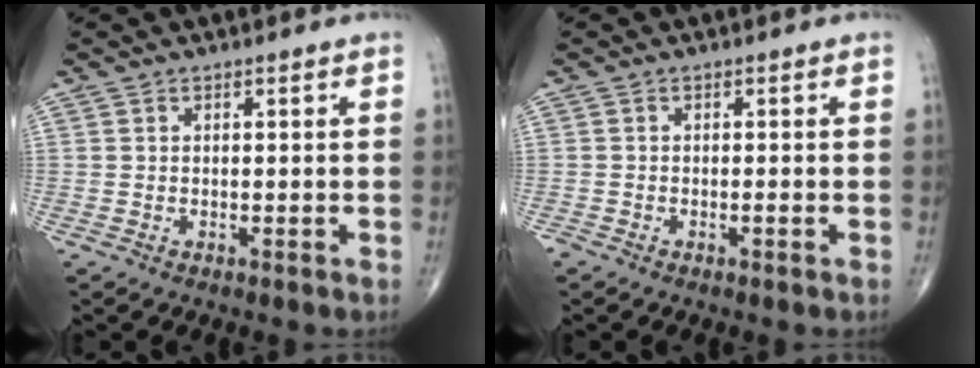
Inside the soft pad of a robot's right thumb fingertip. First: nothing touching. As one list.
[{"total": 0.8, "force": [-0.6, 0.1, 0.5], "torque": [-0.007, 0.002, -0.011]}]